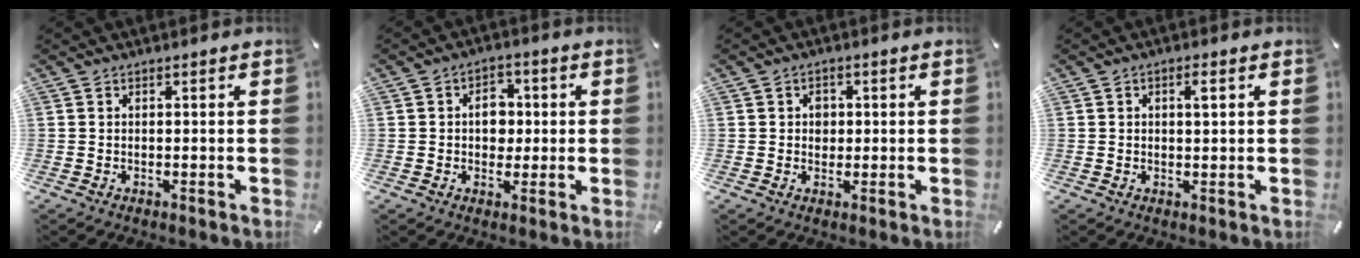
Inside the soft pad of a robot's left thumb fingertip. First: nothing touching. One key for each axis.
{"total": 6.4, "fx": 0.2, "fy": 5.1, "fz": 3.9, "tx": -0.048, "ty": 0.002, "tz": -0.003}
{"total": 2.6, "fx": 0.1, "fy": 2.4, "fz": 1.1, "tx": -0.009, "ty": -0.001, "tz": -0.006}
{"total": 2.1, "fx": 0.7, "fy": 1.0, "fz": 1.8, "tx": -0.022, "ty": -0.002, "tz": 0.008}